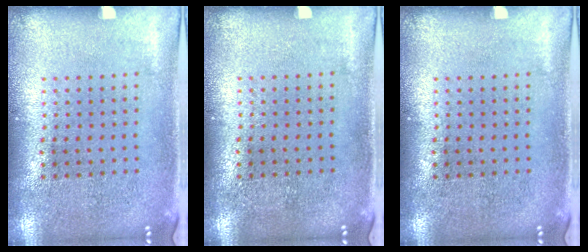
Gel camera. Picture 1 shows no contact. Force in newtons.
{"total": 0.0}
{"total": 0.0}